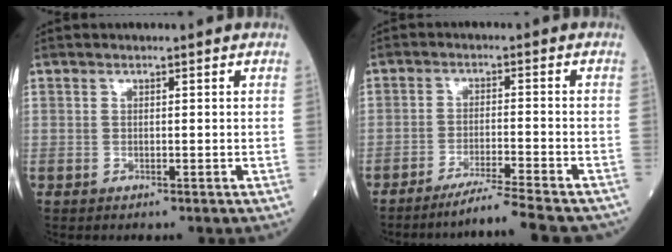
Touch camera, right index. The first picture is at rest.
{"total": 10.4, "force": [-9.2, -0.5, 4.7], "torque": [-0.055, -0.016, -0.144]}